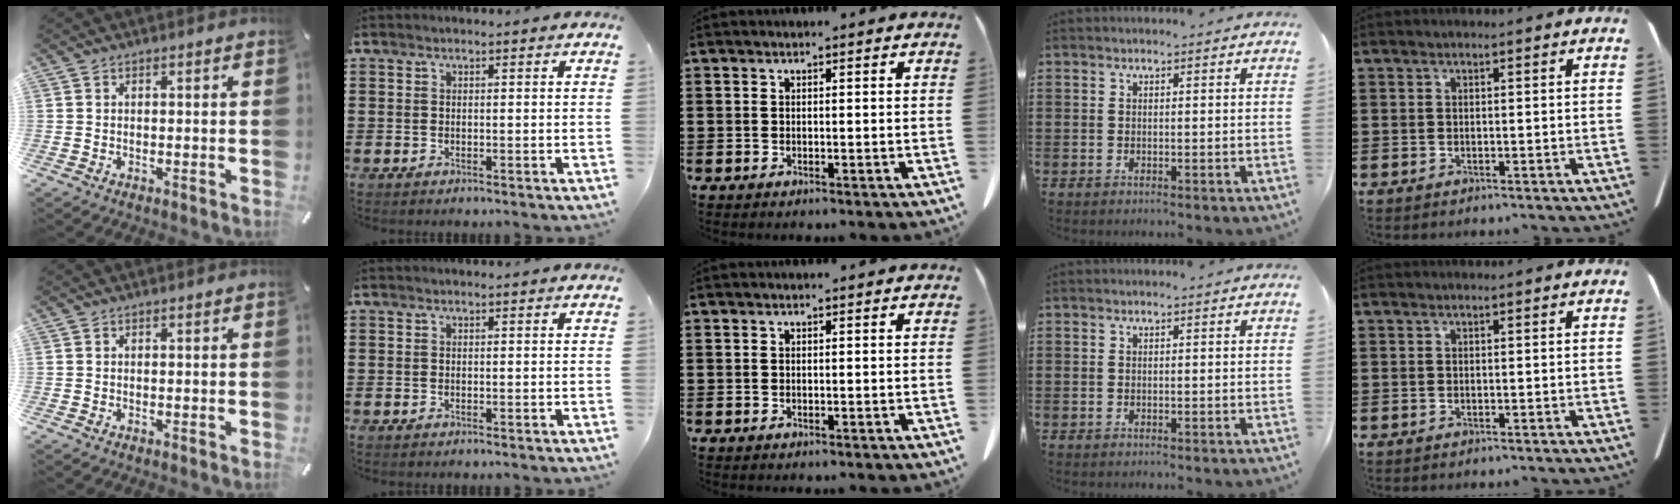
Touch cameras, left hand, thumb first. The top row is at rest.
{}